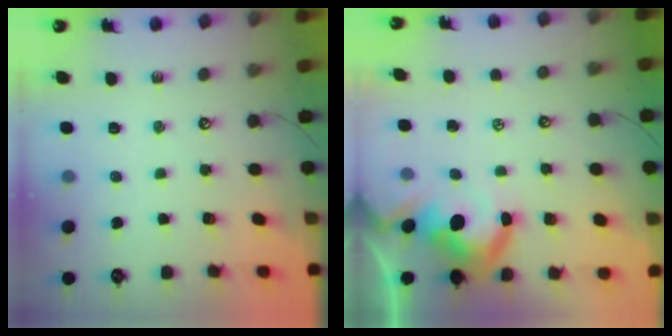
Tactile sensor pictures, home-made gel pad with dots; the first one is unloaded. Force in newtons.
{"total": 8.6, "press": 8.4, "slide": 1.6}